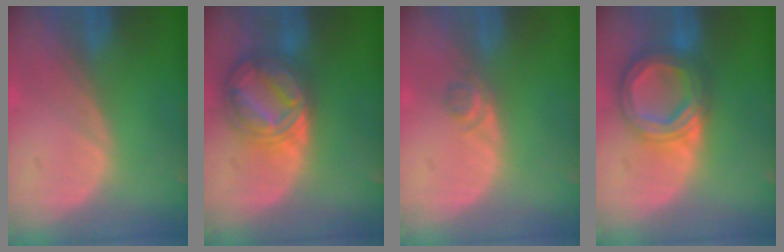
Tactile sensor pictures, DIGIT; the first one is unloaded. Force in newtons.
{"total": 9.2, "press": 9.1, "slide": 0.6}
{"total": 1.8, "press": 1.5, "slide": 0.9}
{"total": 8.4, "press": 8.4, "slide": 0.8}